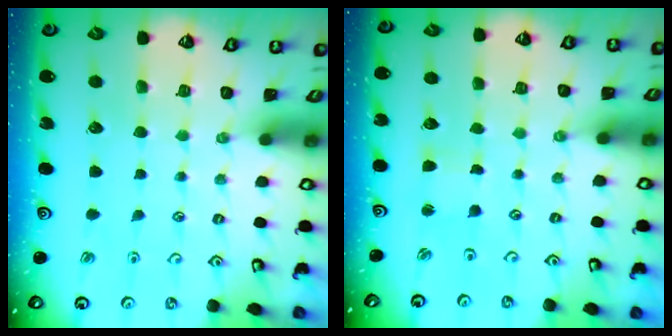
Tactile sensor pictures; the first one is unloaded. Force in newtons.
{"total": 1.9, "press": 1.9, "slide": 0.3}